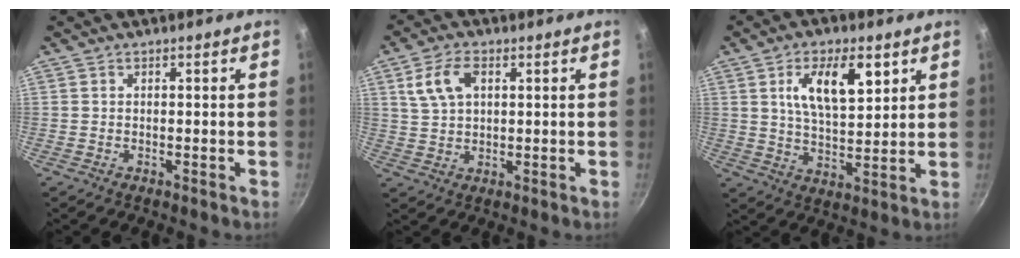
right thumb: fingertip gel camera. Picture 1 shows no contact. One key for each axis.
{"total": 7.2, "fx": 2.5, "fy": 4.3, "fz": 5.1, "tx": -0.100, "ty": 0.004, "tz": 0.052}
{"total": 11.9, "fx": 4.7, "fy": 5.6, "fz": 9.4, "tx": -0.143, "ty": -0.018, "tz": 0.087}